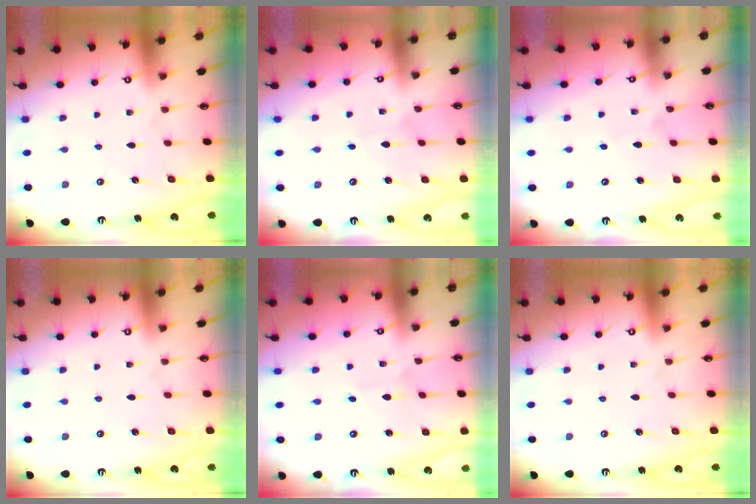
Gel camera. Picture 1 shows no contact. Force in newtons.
{"total": 3.1, "press": 3.1, "slide": 0.4}
{"total": 3.4, "press": 3.4, "slide": 0.4}
{"total": 0.0}
{"total": 3.2, "press": 3.1, "slide": 0.3}
{"total": 0.0}